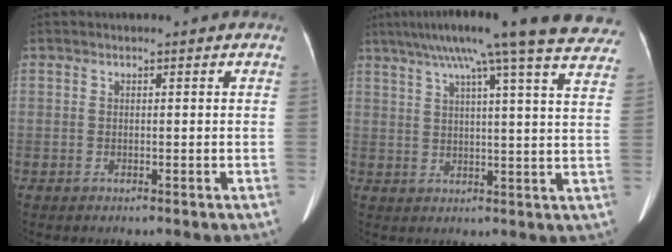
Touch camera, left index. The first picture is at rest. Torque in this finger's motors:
{"motor_torque": [0.89, -1.25, 0.51, 0.17]}